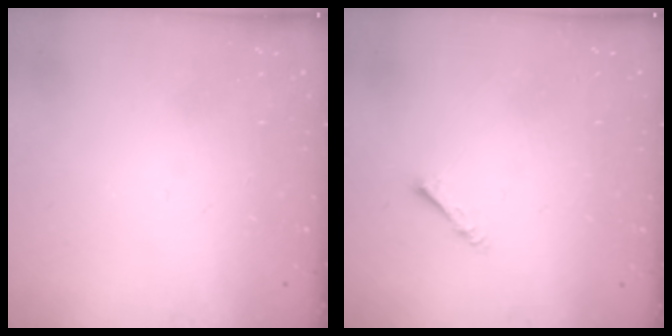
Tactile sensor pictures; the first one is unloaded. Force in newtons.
{"total": 1.8, "press": 1.8, "slide": 0.1}